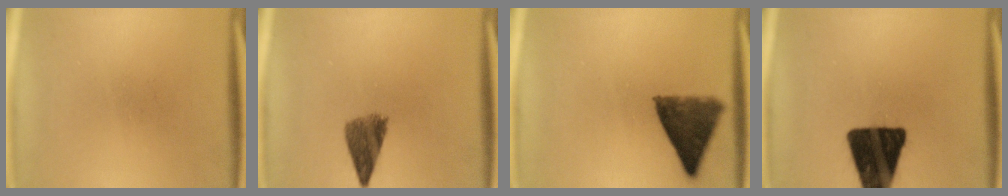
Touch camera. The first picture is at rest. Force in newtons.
{"total": 5.2}
{"total": 9.7}
{"total": 18.7}